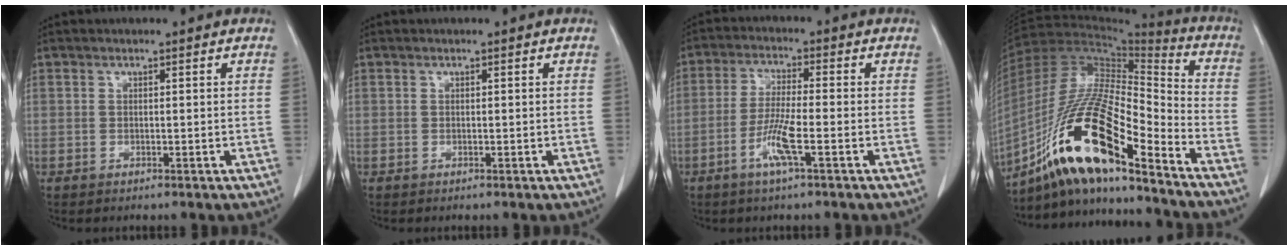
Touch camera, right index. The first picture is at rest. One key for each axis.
{"total": 0.0}
{"total": 6.4, "fx": -2.7, "fy": 0.2, "fz": 5.8, "tx": -0.118, "ty": -0.007, "tz": -0.054}
{"total": 19.8, "fx": -13.0, "fy": 2.8, "fz": 14.6, "tx": -0.295, "ty": -0.009, "tz": -0.236}